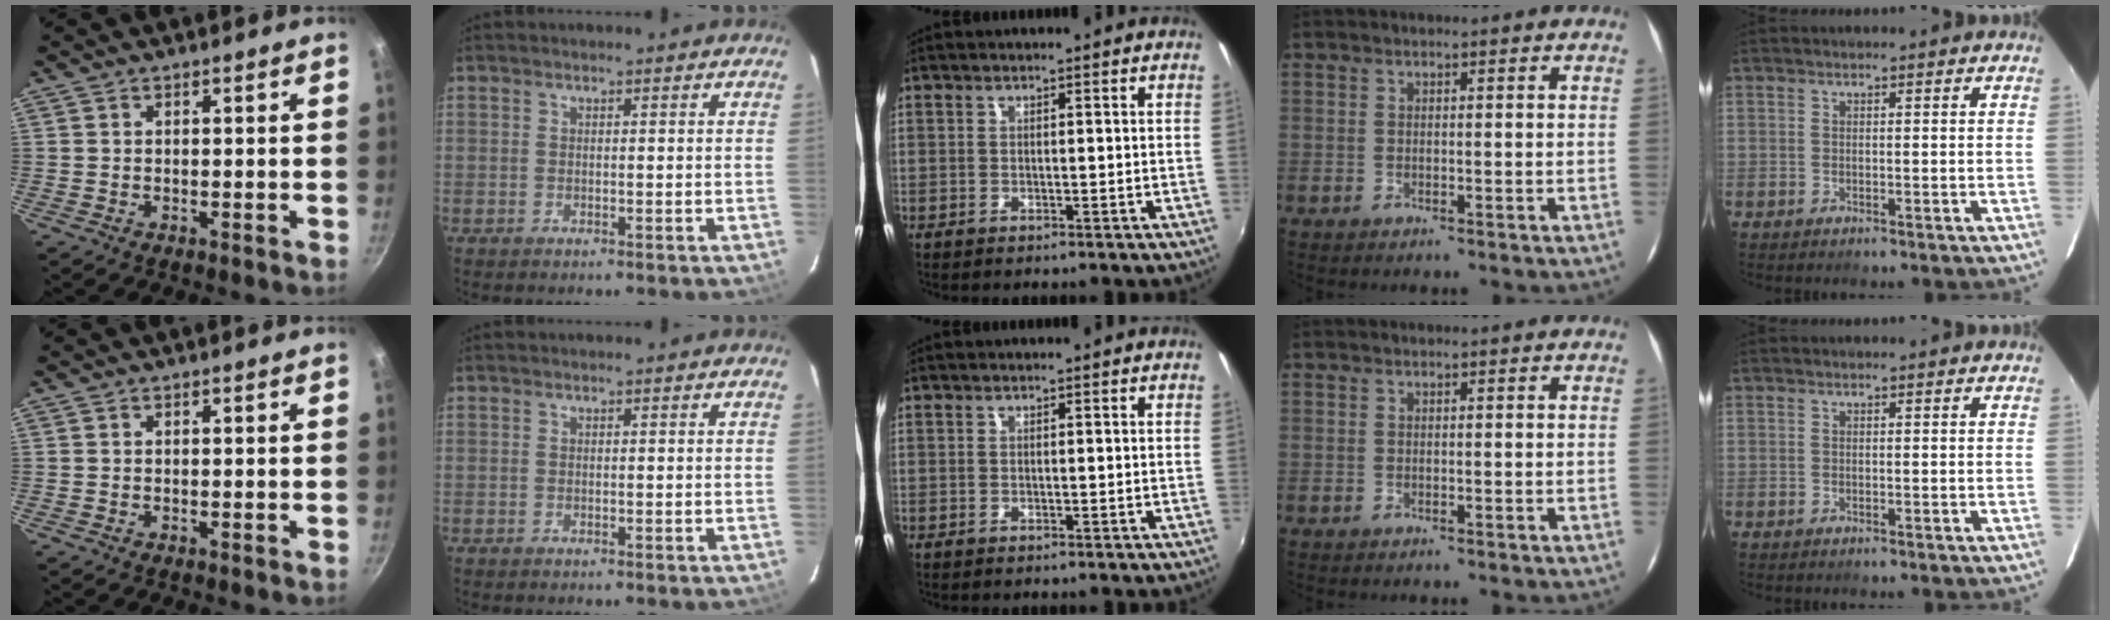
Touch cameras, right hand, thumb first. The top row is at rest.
{}